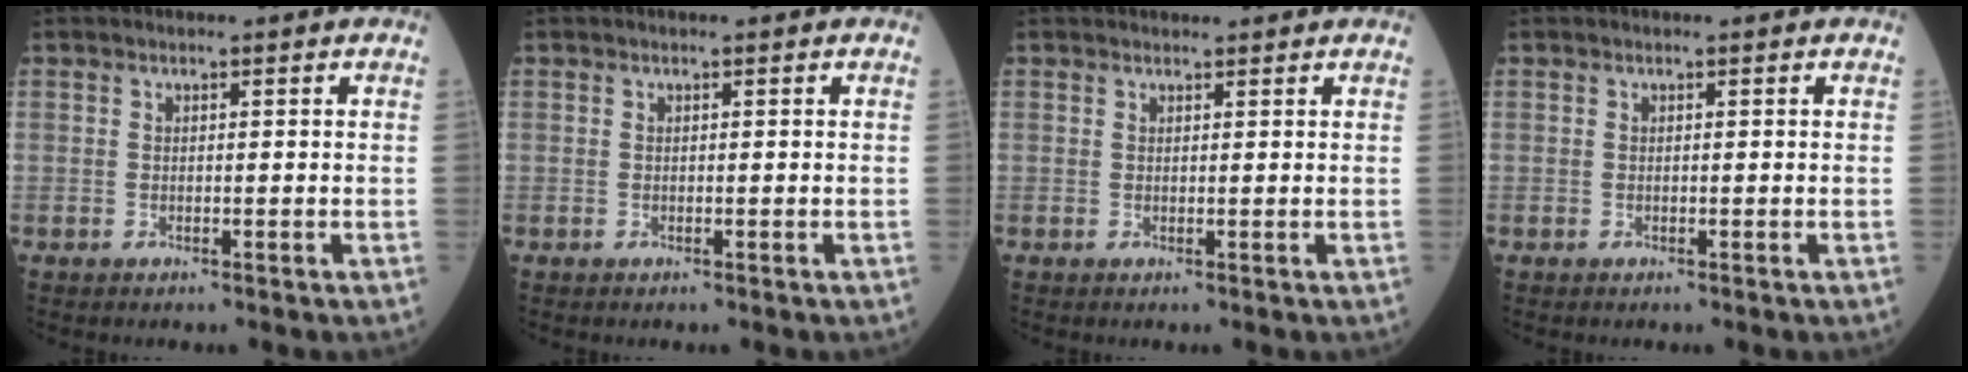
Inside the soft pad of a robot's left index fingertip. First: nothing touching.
{"total": 0.0}
{"total": 3.3, "force": [3.2, 0.5, 0.7], "torque": [-0.006, 0.027, 0.043]}
{"total": 0.0}